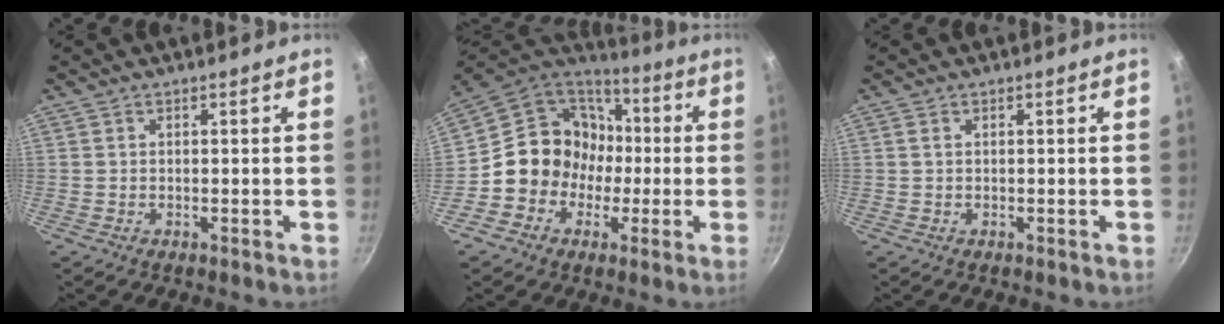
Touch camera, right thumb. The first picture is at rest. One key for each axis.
{"total": 16.0, "fx": -1.7, "fy": 14.6, "fz": 6.3, "tx": -0.056, "ty": 0.053, "tz": -0.035}
{"total": 0.6, "fx": 0.3, "fy": 0.4, "fz": 0.4, "tx": -0.008, "ty": 0.001, "tz": 0.005}